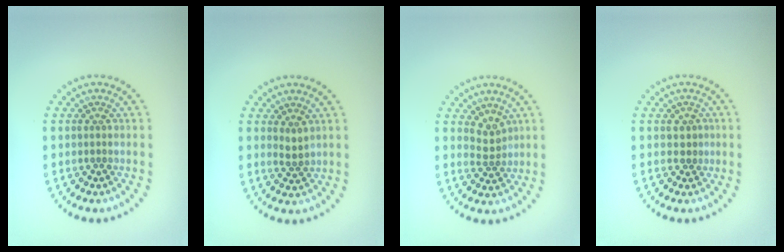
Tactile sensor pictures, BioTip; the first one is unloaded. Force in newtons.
{"total": 1.1, "press": 0.9, "slide": 0.6}
{"total": 1.9, "press": 1.4, "slide": 1.3}
{"total": 1.2, "press": 1.1, "slide": 0.5}